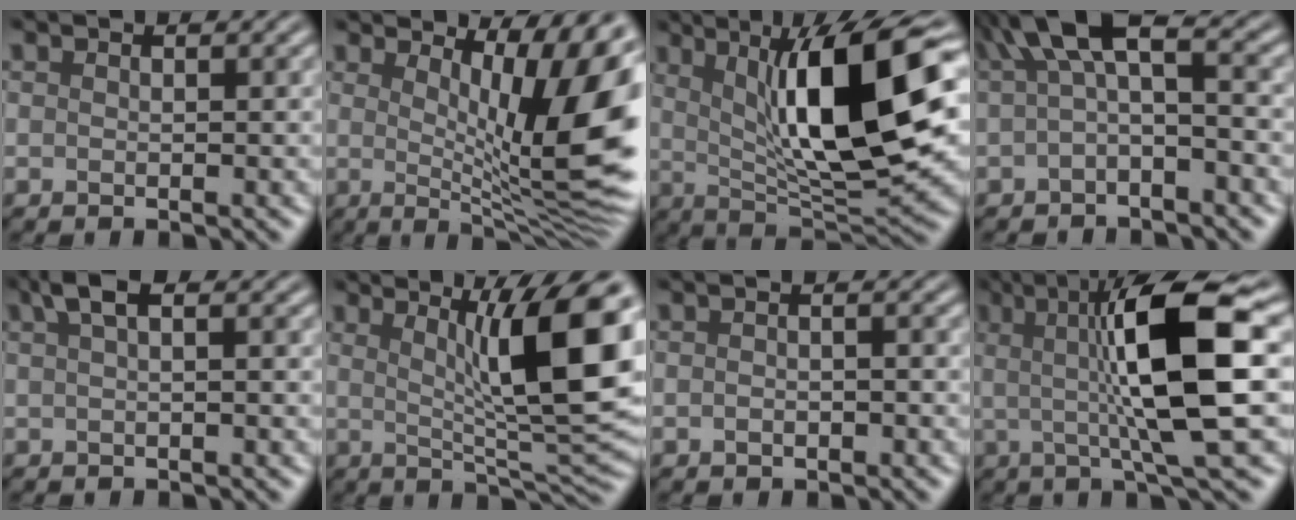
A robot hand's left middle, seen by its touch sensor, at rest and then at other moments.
{"total": 13.2, "force": [2.4, 3.6, 12.4], "torque": [-0.132, -0.003, 0.037]}
{"total": 12.8, "force": [2.6, 3.5, 12.0], "torque": [-0.180, 0.005, 0.046]}
{"total": 5.4, "force": [1.0, 1.9, 5.0], "torque": [-0.083, 0.016, 0.005]}
{"total": 2.5, "force": [1.0, 0.8, 2.1], "torque": [-0.035, 0.011, 0.017]}
{"total": 11.3, "force": [2.5, 2.4, 10.7], "torque": [-0.143, 0.002, 0.043]}
{"total": 1.4, "force": [-0.3, 0.7, 1.2], "torque": [-0.020, -0.004, -0.009]}
{"total": 11.4, "force": [1.3, 2.5, 11.0], "torque": [-0.159, 0.007, 0.021]}